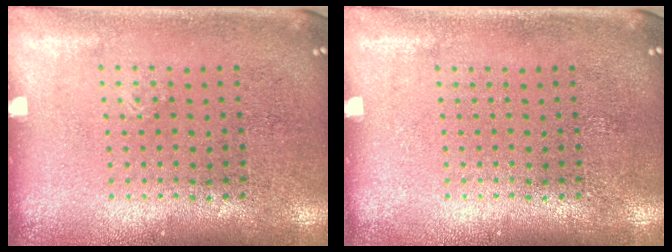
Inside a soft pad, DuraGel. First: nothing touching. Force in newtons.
{"total": 0.0}